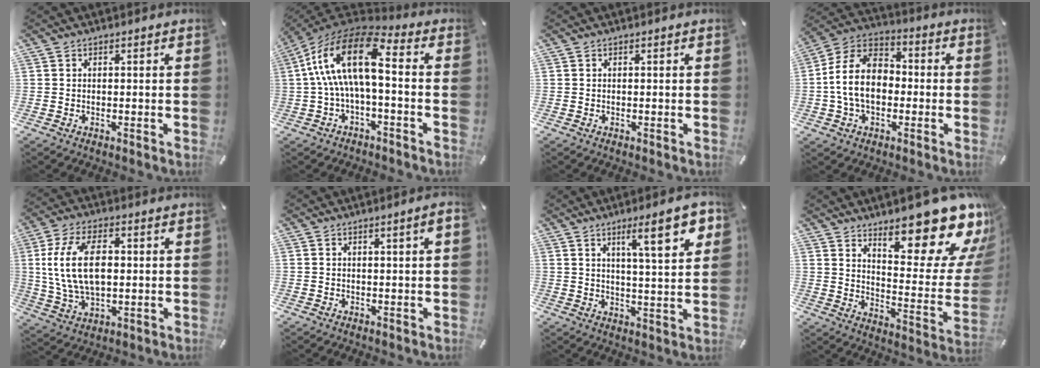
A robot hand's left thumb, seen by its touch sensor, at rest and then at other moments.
{"total": 16.4, "force": [0.9, 8.0, 14.3], "torque": [-0.280, 0.016, 0.018]}
{"total": 0.0}
{"total": 12.9, "force": [-2.5, 9.6, 8.2], "torque": [-0.190, 0.025, -0.048]}
{"total": 13.7, "force": [1.9, 8.2, 10.8], "torque": [-0.250, 0.006, 0.029]}
{"total": 2.0, "force": [0.4, 0.1, 1.9], "torque": [-0.032, -0.001, 0.007]}
{"total": 12.5, "force": [6.2, 2.6, 10.5], "torque": [-0.152, -0.024, 0.093]}
{"total": 21.6, "force": [15.8, 6.7, 13.1], "torque": [-0.151, -0.139, 0.255]}